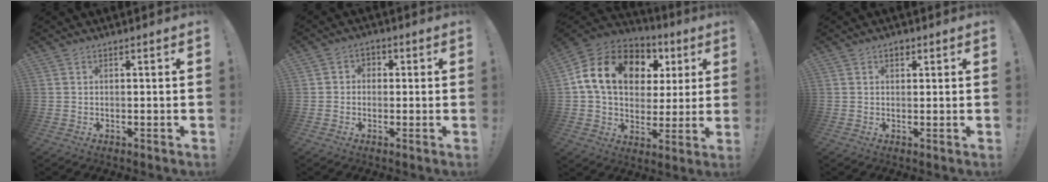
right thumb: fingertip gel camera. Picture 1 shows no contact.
{"total": 2.9, "force": [-1.0, 2.5, 1.1], "torque": [-0.010, 0.007, -0.019]}
{"total": 18.1, "force": [6.9, 12.3, 11.4], "torque": [-0.185, -0.017, 0.132]}
{"total": 1.8, "force": [0.8, 1.3, 0.8], "torque": [-0.006, -0.001, 0.013]}